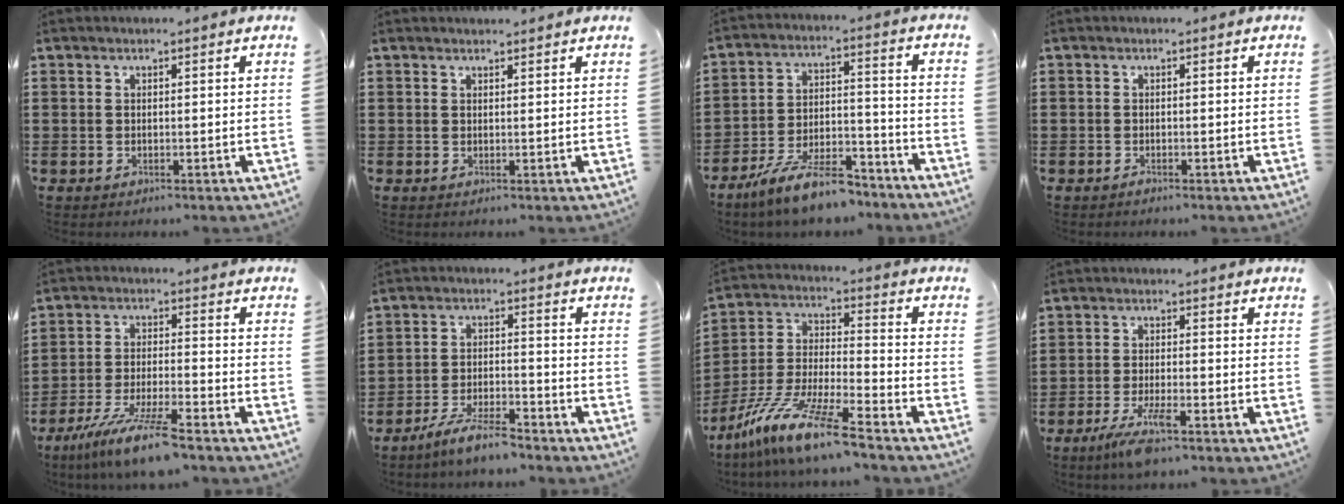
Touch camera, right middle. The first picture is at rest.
{"total": 0.7, "force": [0.7, 0.1, 0.1], "torque": [0.004, -0.004, 0.011]}
{"total": 10.9, "force": [-8.9, 2.2, 5.8], "torque": [-0.110, 0.023, -0.171]}
{"total": 1.0, "force": [-0.8, 0.5, 0.2], "torque": [-0.004, 0.001, -0.018]}
{"total": 9.5, "force": [-7.9, 0.1, 5.2], "torque": [-0.108, -0.006, -0.155]}
{"total": 6.6, "force": [-5.9, 0.7, 2.9], "torque": [-0.065, -0.003, -0.113]}
{"total": 12.3, "force": [-10.2, 0.2, 6.8], "torque": [-0.148, 0.007, -0.206]}
{"total": 5.5, "force": [-3.6, 0.7, 4.1], "torque": [-0.091, -0.012, -0.067]}